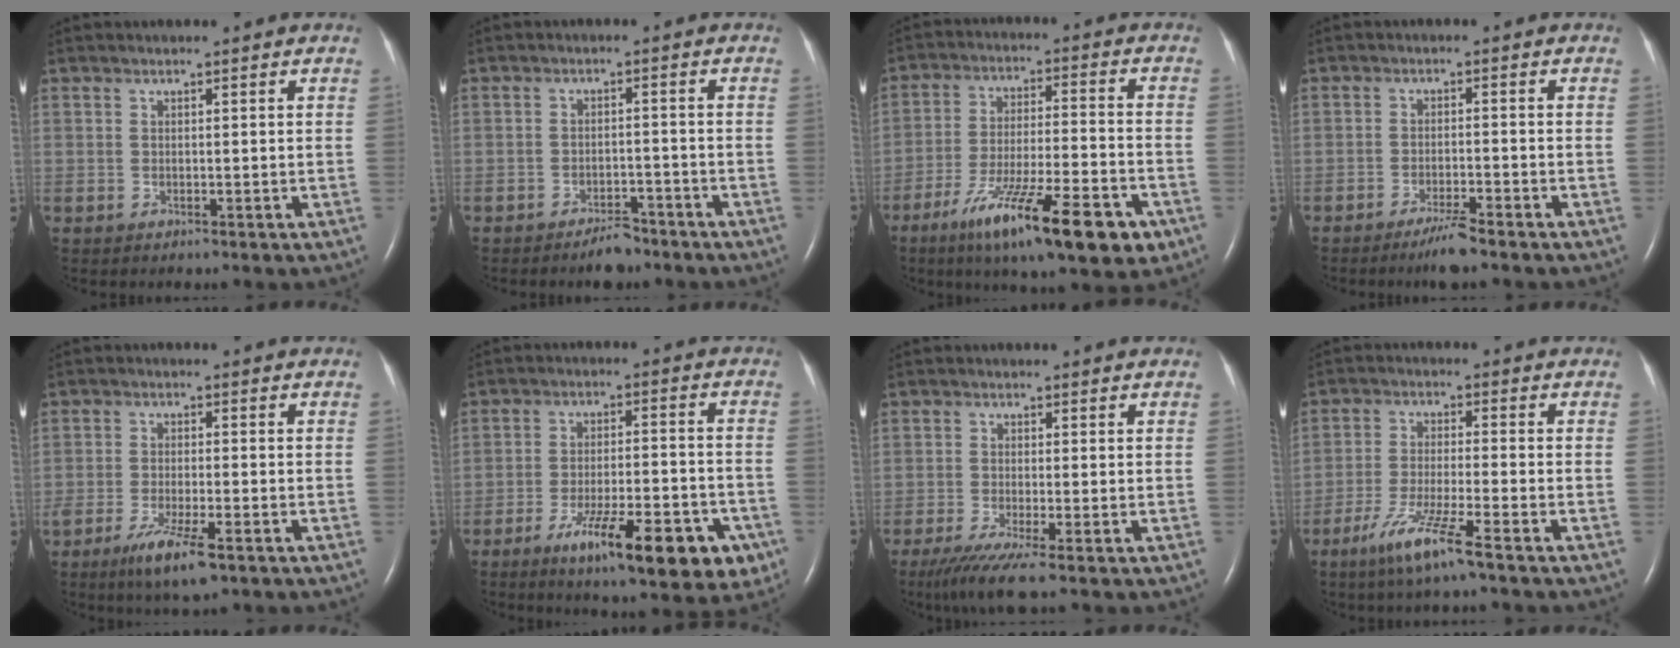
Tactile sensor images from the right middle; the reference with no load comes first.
{"total": 3.8, "force": [-3.2, 1.4, 1.5], "torque": [-0.027, 0.002, -0.047]}
{"total": 18.1, "force": [-10.4, 2.8, 14.6], "torque": [-0.214, -0.028, -0.163]}
{"total": 3.7, "force": [-3.0, -0.2, 2.2], "torque": [-0.046, -0.008, -0.056]}
{"total": 6.8, "force": [-4.0, 0.8, 5.4], "torque": [-0.107, -0.017, -0.067]}
{"total": 16.3, "force": [-8.8, 3.9, 13.1], "torque": [-0.152, -0.004, -0.122]}
{"total": 6.1, "force": [-4.1, -0.2, 4.5], "torque": [-0.078, -0.018, -0.074]}
{"total": 7.9, "force": [-5.1, -0.7, 6.0], "torque": [-0.124, -0.023, -0.098]}